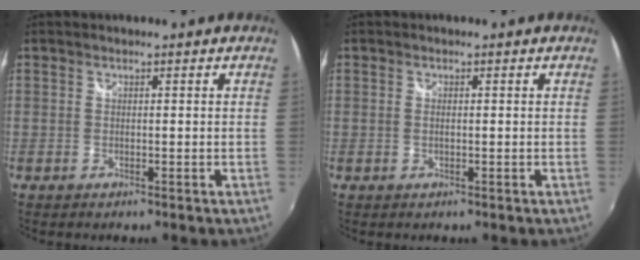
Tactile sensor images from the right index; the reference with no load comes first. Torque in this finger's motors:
{"motor_torque": [-0.14, 0.17, -0.10, -0.01]}